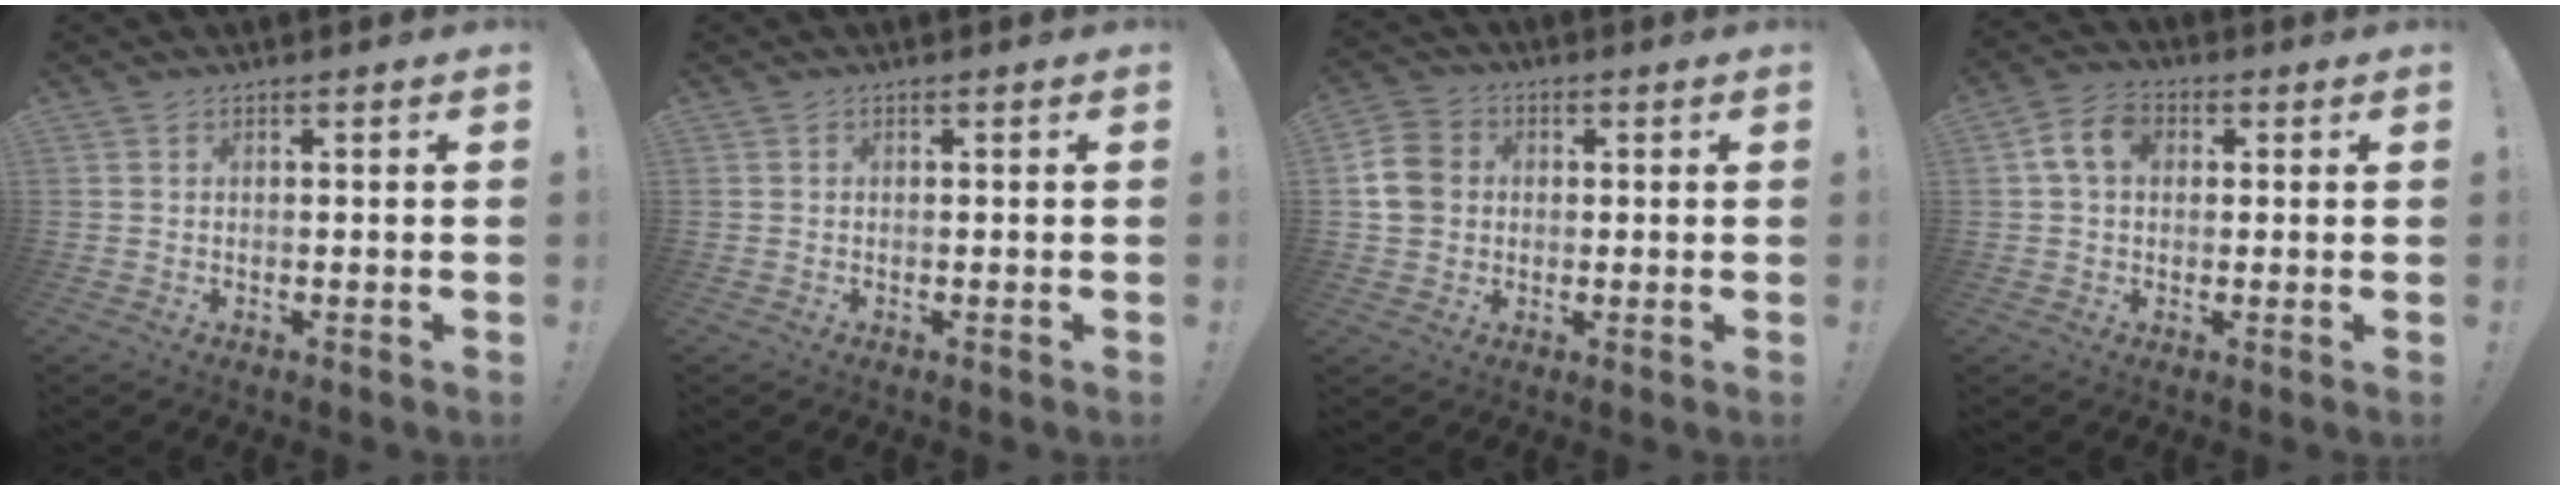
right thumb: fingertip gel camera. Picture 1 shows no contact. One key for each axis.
{"total": 0.0}
{"total": 8.7, "fx": 0.8, "fy": 7.8, "fz": 3.9, "tx": -0.067, "ty": 0.015, "tz": 0.020}
{"total": 8.1, "fx": 1.7, "fy": 6.0, "fz": 5.3, "tx": -0.099, "ty": 0.016, "tz": 0.035}